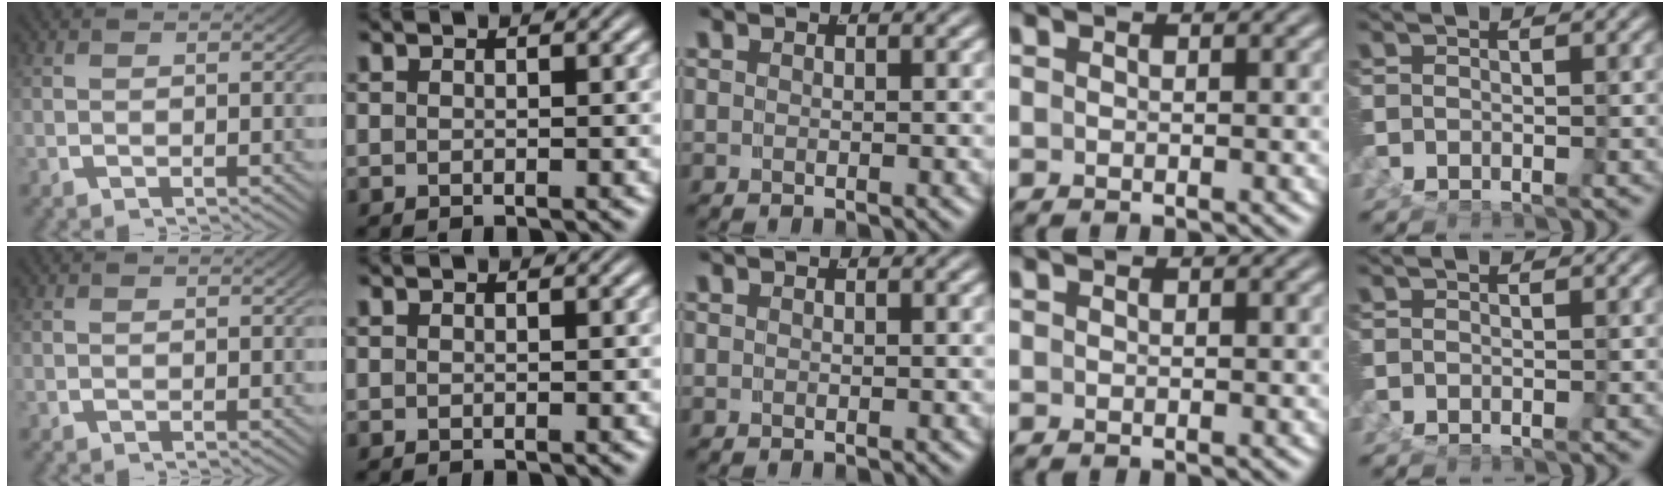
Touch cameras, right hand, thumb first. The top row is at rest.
{}